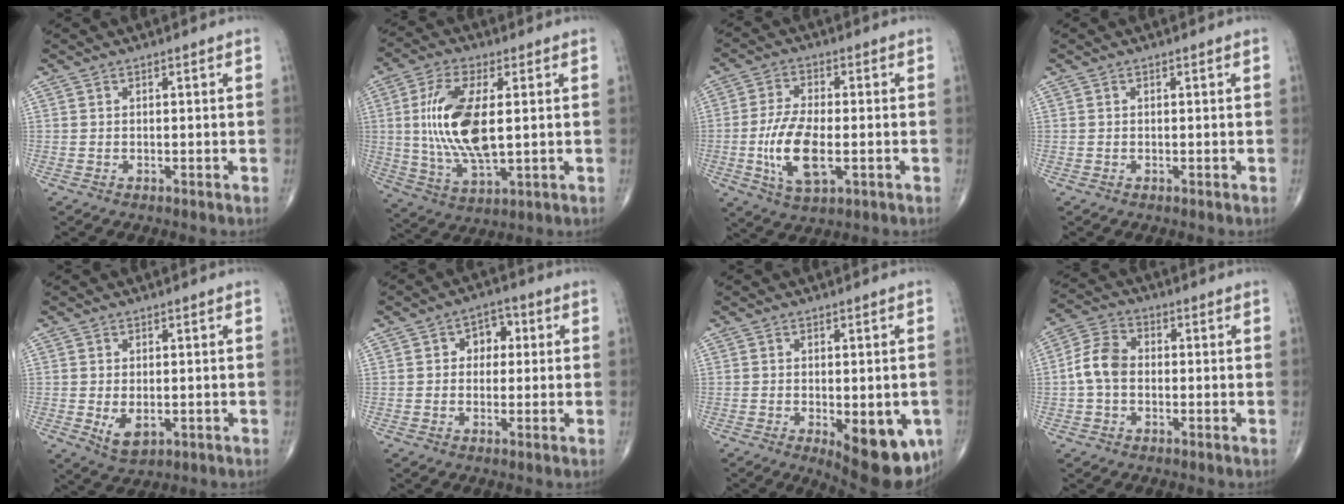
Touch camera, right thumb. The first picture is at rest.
{"total": 15.1, "force": [1.5, 6.3, 13.6], "torque": [-0.278, -0.013, 0.035]}
{"total": 10.8, "force": [-2.2, 4.7, 9.5], "torque": [-0.189, 0.000, -0.039]}
{"total": 0.0}
{"total": 4.3, "force": [-0.8, 2.5, 3.4], "torque": [-0.054, -0.010, -0.003]}
{"total": 3.7, "force": [0.6, 2.9, 2.3], "torque": [-0.005, 0.008, 0.001]}
{"total": 13.8, "force": [-4.5, 5.7, 11.7], "torque": [-0.124, -0.009, -0.044]}
{"total": 6.8, "force": [-0.6, 4.9, 4.8], "torque": [-0.091, 0.022, -0.023]}